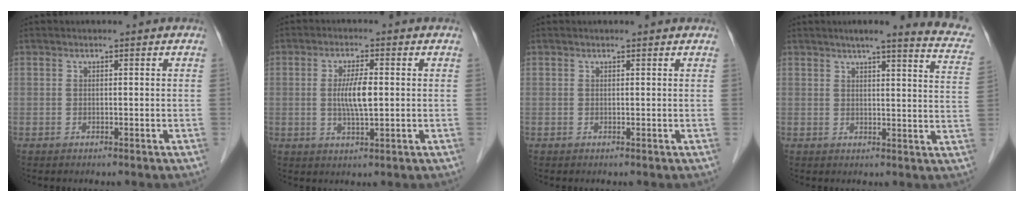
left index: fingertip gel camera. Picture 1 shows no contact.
{"total": 5.0, "force": [0.1, 0.8, 5.0], "torque": [-0.100, -0.001, 0.001]}
{"total": 1.1, "force": [1.1, 0.2, 0.1], "torque": [-0.010, 0.009, 0.009]}
{"total": 13.0, "force": [10.9, 0.8, 7.0], "torque": [-0.076, -0.023, 0.104]}